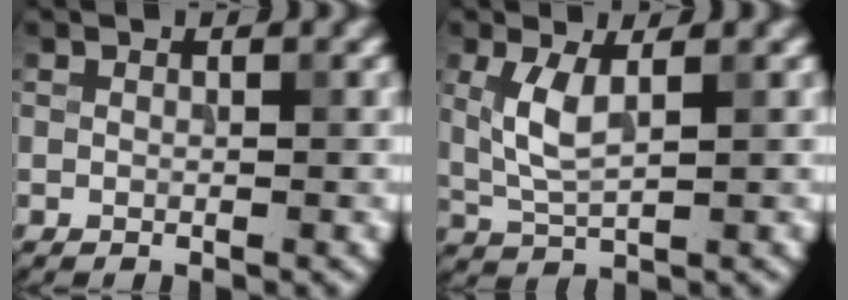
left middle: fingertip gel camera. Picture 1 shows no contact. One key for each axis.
{"total": 3.4, "fx": 0.8, "fy": 1.2, "fz": 3.1, "tx": -0.071, "ty": -0.001, "tz": 0.020}